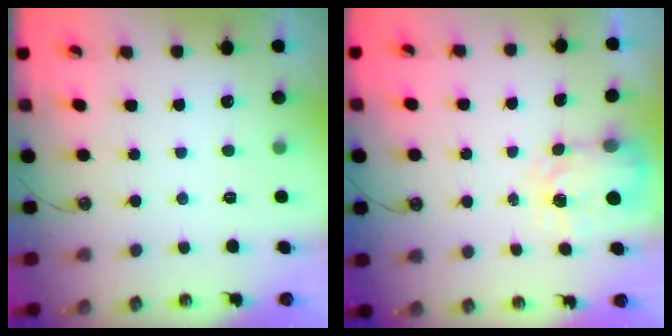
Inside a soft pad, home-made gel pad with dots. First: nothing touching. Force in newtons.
{"total": 3.9, "press": 3.8, "slide": 0.6}